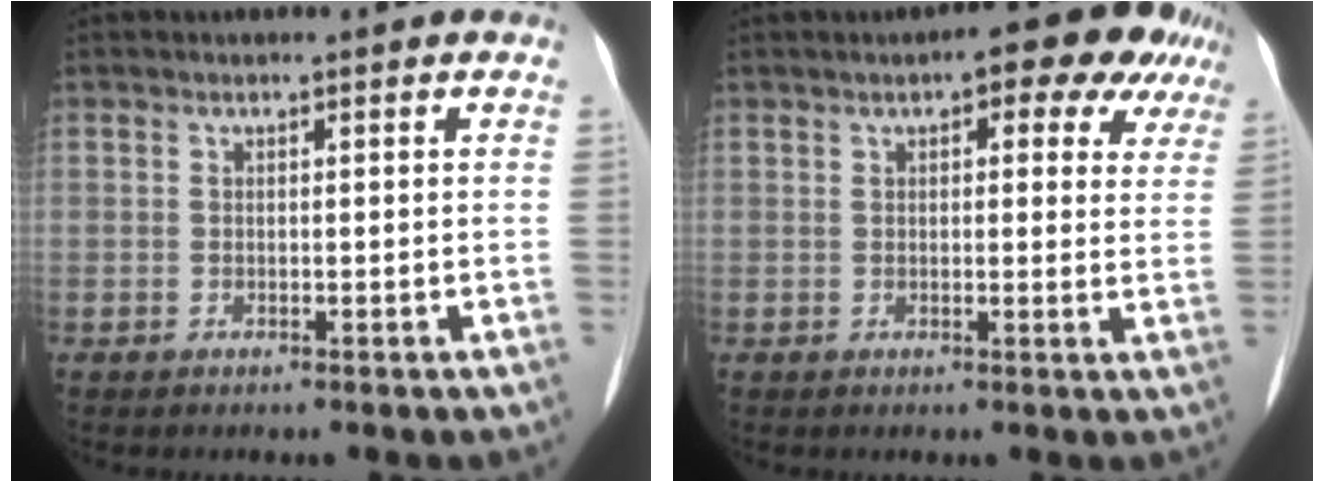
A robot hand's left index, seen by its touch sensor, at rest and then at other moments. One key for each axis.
{"total": 8.7, "fx": 5.3, "fy": 3.4, "fz": 6.1, "tx": -0.063, "ty": 0.023, "tz": 0.057}